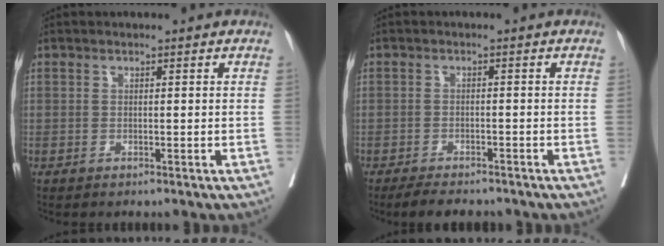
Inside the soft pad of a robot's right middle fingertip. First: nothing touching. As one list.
[{"total": 6.2, "force": [-5.4, 1.5, 2.7], "torque": [-0.035, -0.006, -0.080]}]